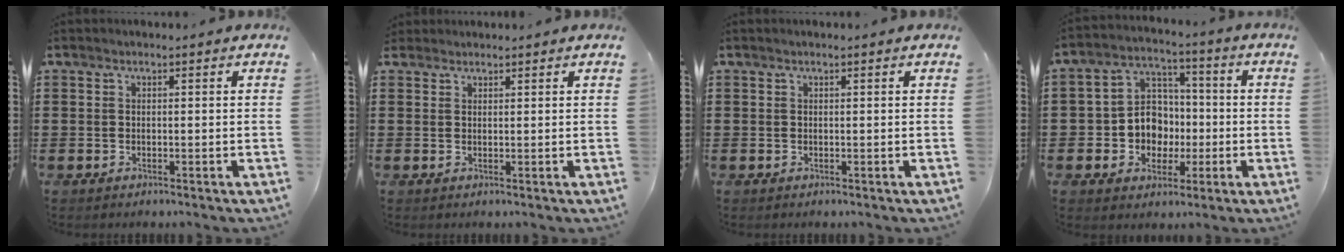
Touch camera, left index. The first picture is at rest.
{"total": 1.1, "force": [1.0, 0.5, 0.0], "torque": [-0.003, 0.002, 0.021]}
{"total": 0.0}
{"total": 7.9, "force": [-1.1, 7.3, 2.8], "torque": [-0.073, 0.009, -0.019]}